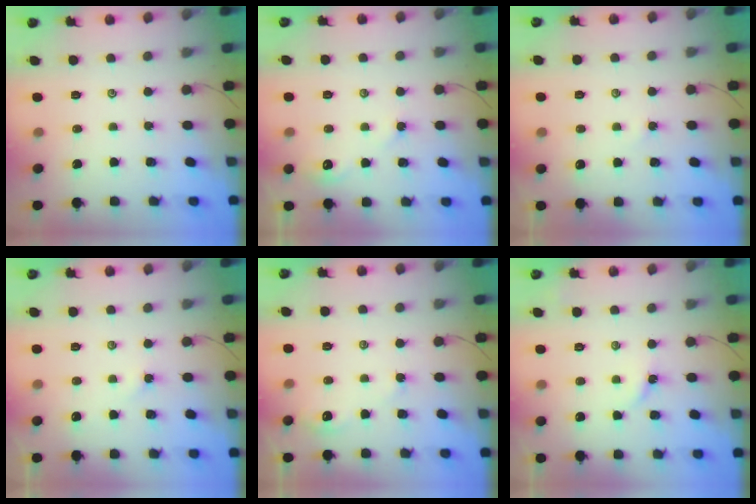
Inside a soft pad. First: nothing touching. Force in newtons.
{"total": 3.5, "press": 3.5, "slide": 0.5}
{"total": 2.8, "press": 2.8, "slide": 0.5}
{"total": 1.9, "press": 1.9, "slide": 0.3}
{"total": 2.7, "press": 2.7, "slide": 0.3}
{"total": 2.4, "press": 2.4, "slide": 0.3}